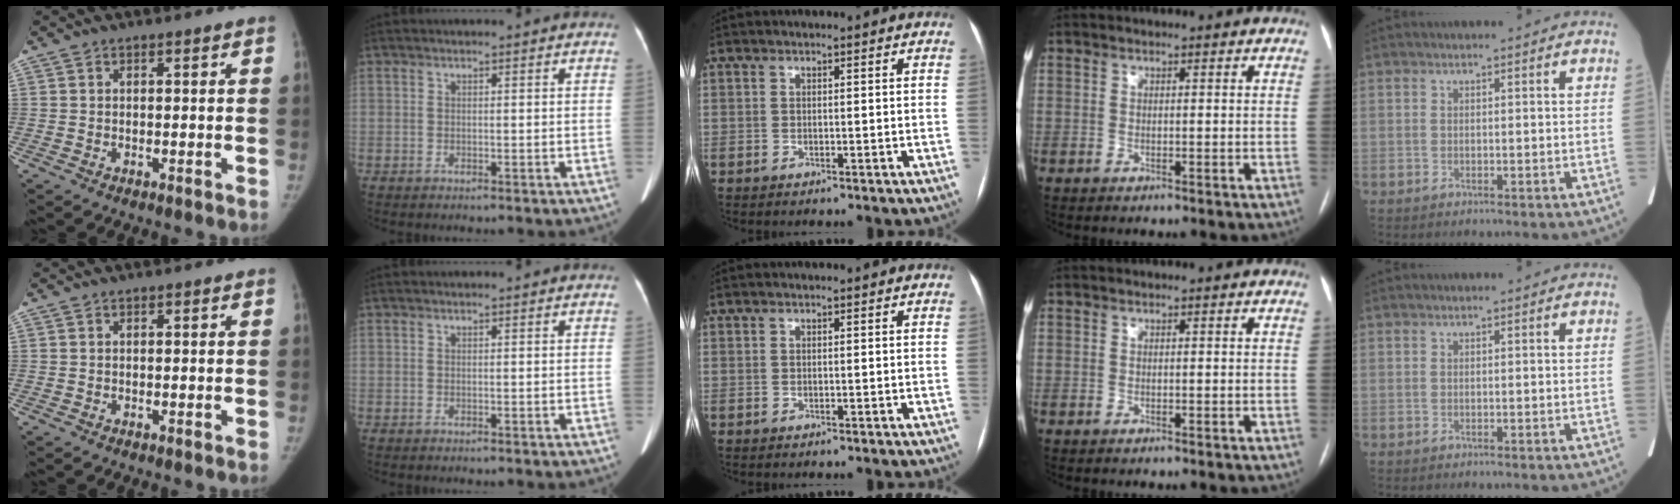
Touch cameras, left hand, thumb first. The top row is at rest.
{}